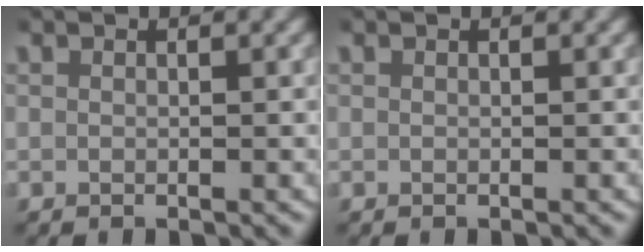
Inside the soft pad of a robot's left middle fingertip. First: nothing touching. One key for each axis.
{"total": 0.0}